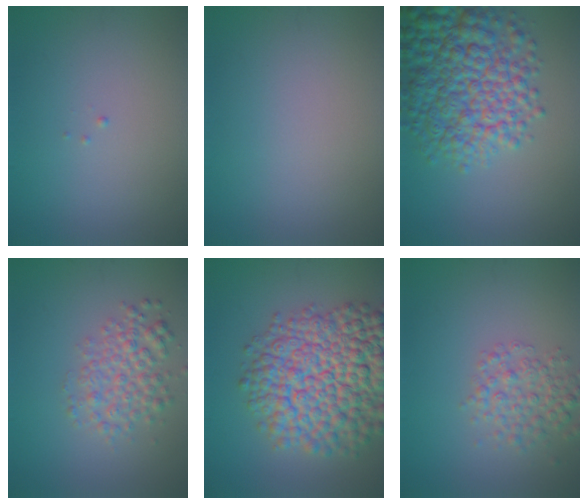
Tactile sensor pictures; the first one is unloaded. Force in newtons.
{"total": 0.0}
{"total": 9.7, "press": 9.7, "slide": 0.3}
{"total": 3.6, "press": 3.6, "slide": 0.1}
{"total": 12.7, "press": 12.7, "slide": 0.5}
{"total": 3.4, "press": 3.4, "slide": 0.1}